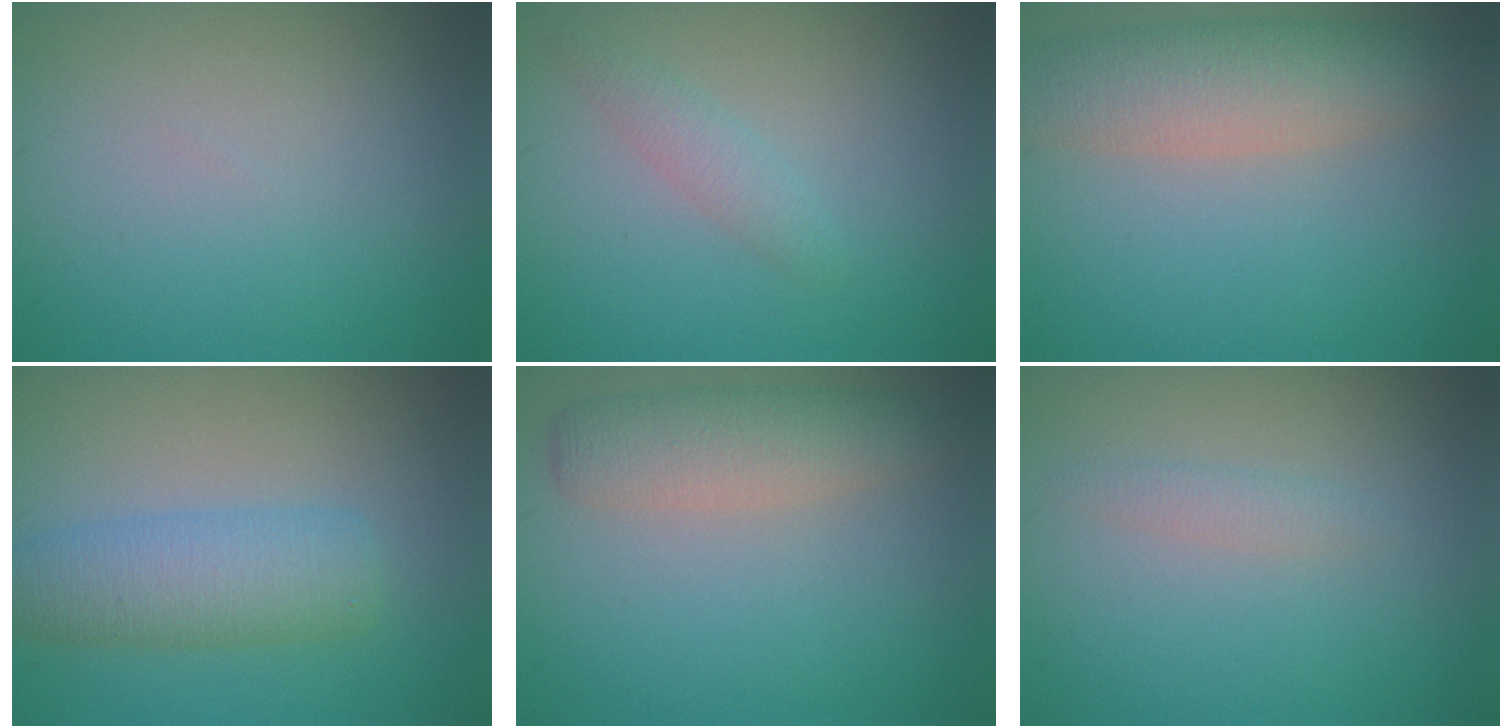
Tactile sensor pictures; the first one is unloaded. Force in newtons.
{"total": 1.6, "press": 1.6, "slide": 0.2}
{"total": 5.6, "press": 5.5, "slide": 0.7}
{"total": 4.6, "press": 4.6, "slide": 0.2}
{"total": 3.8, "press": 3.8, "slide": 0.1}
{"total": 1.1, "press": 1.1, "slide": 0.1}